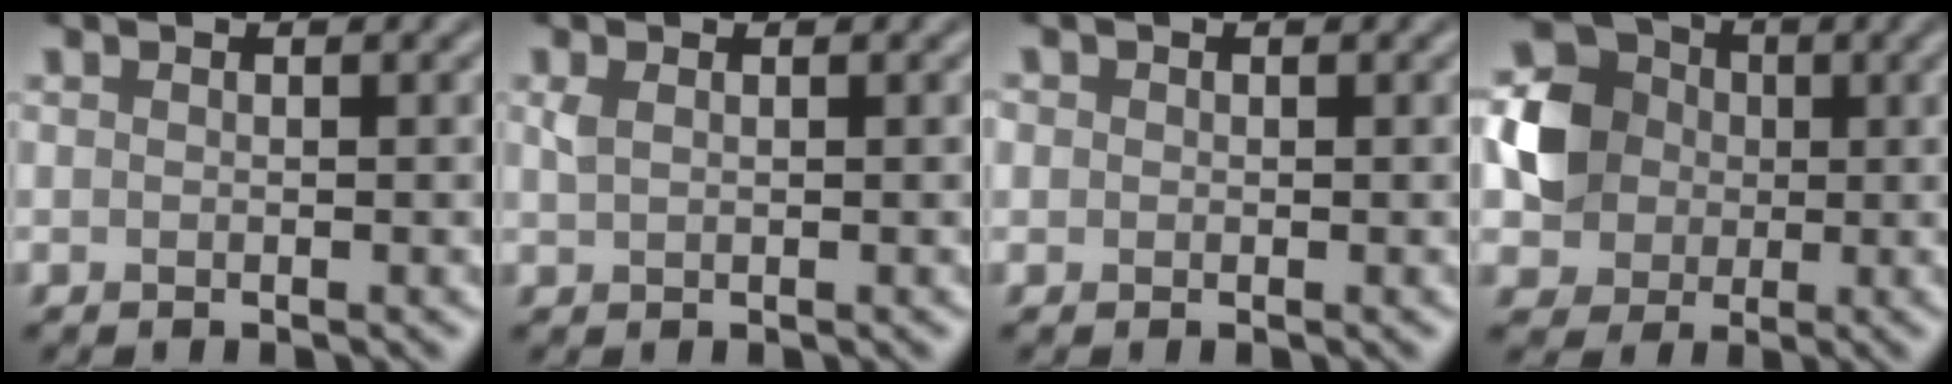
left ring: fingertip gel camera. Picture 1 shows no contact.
{"total": 1.0, "force": [0.5, 0.5, 0.7], "torque": [-0.019, 0.001, 0.012]}
{"total": 0.7, "force": [0.1, 0.7, 0.1], "torque": [0.005, 0.001, -0.002]}
{"total": 5.3, "force": [0.4, 4.8, 2.1], "torque": [-0.043, 0.006, 0.006]}